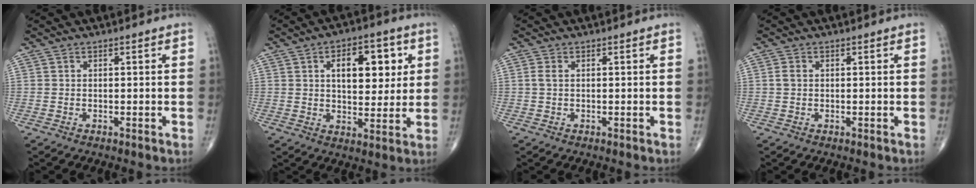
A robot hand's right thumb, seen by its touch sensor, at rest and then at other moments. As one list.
[{"total": 12.4, "force": [3.5, 6.7, 9.8], "torque": [-0.099, -0.008, 0.053]}, {"total": 1.1, "force": [0.2, 0.6, 0.9], "torque": [-0.026, 0.003, 0.003]}, {"total": 1.4, "force": [0.1, 1.0, 0.9], "torque": [-0.018, 0.004, 0.003]}]